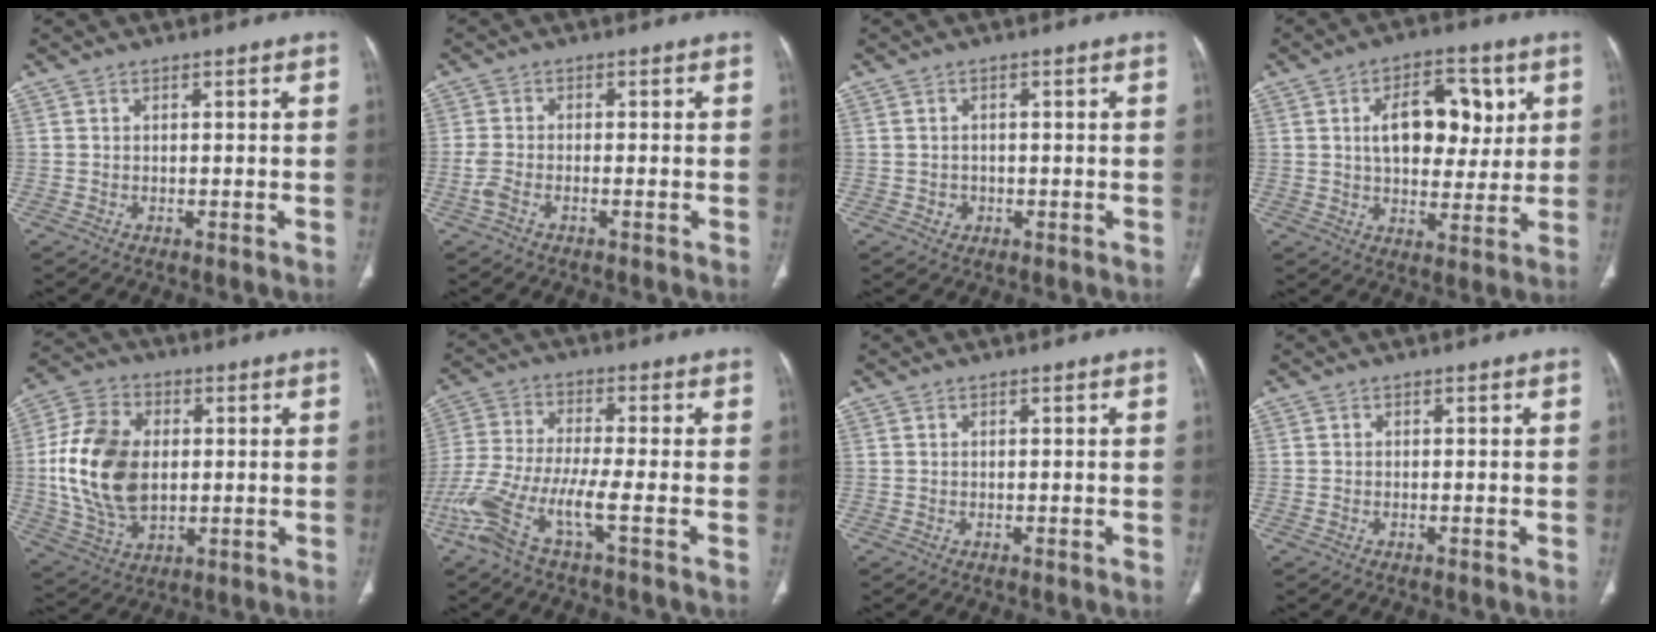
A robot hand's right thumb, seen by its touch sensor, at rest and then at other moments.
{"total": 2.6, "force": [-1.3, 0.9, 2.1], "torque": [-0.060, 0.007, -0.032]}
{"total": 1.5, "force": [-0.5, 1.4, 0.3], "torque": [0.001, 0.005, -0.004]}
{"total": 13.8, "force": [3.6, 8.1, 10.6], "torque": [-0.115, -0.004, 0.055]}
{"total": 17.6, "force": [0.8, 11.6, 13.2], "torque": [-0.248, 0.001, 0.022]}
{"total": 12.0, "force": [-5.5, 1.0, 10.6], "torque": [-0.255, 0.011, -0.119]}
{"total": 0.0}
{"total": 0.0}